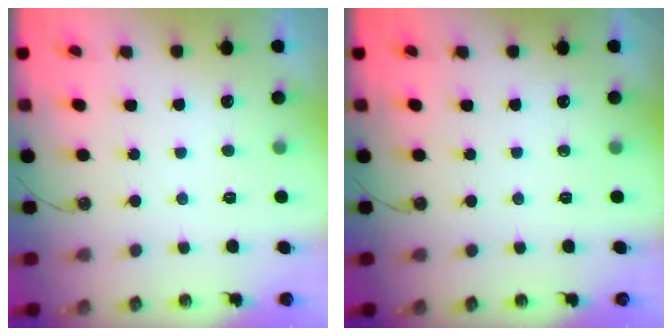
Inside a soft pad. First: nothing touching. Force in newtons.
{"total": 0.0}